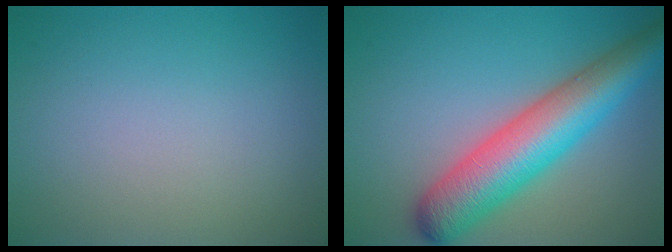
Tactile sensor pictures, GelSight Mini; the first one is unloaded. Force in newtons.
{"total": 8.5, "press": 8.5, "slide": 0.3}